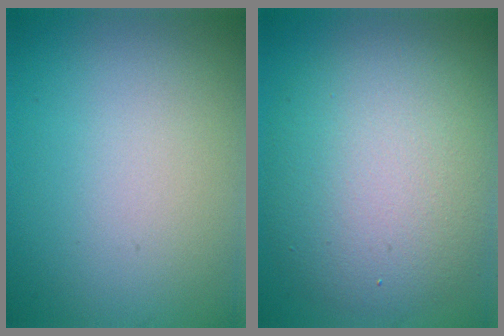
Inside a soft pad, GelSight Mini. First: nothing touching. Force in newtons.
{"total": 8.5, "press": 8.4, "slide": 0.6}